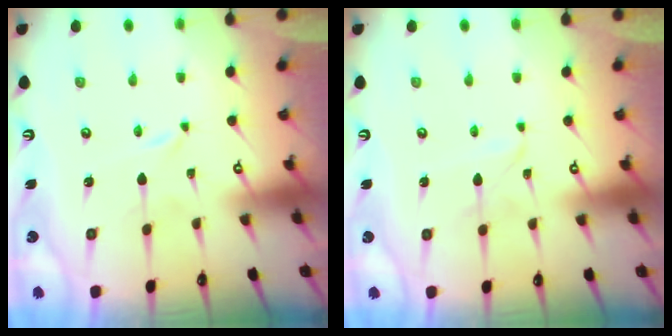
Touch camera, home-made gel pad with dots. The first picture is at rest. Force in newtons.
{"total": 2.4, "press": 2.4, "slide": 0.2}